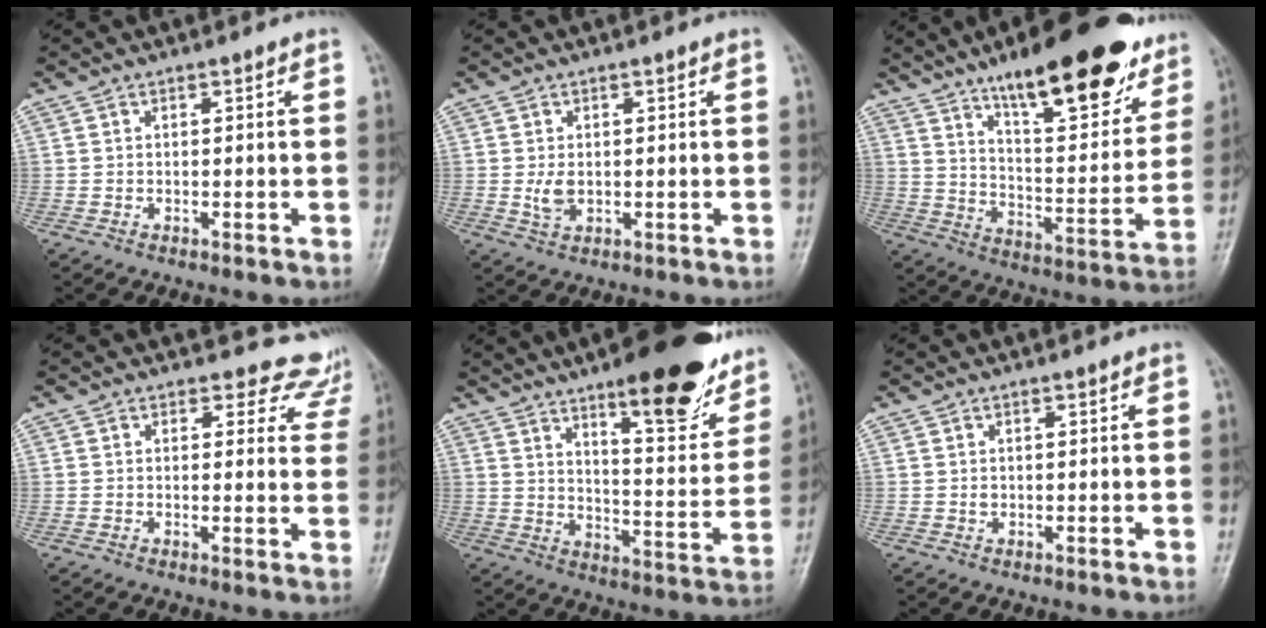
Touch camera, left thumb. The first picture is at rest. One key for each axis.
{"total": 3.2, "fx": 0.2, "fy": 2.2, "fz": 2.3, "tx": -0.041, "ty": -0.008, "tz": 0.009}
{"total": 25.4, "fx": 16.5, "fy": 8.2, "fz": 17.5, "tx": -0.208, "ty": -0.061, "tz": 0.254}
{"total": 7.6, "fx": 6.7, "fy": 3.4, "fz": -0.4, "tx": 0.057, "ty": -0.039, "tz": 0.044}
{"total": 21.9, "fx": 13.8, "fy": 6.6, "fz": 15.7, "tx": -0.169, "ty": -0.067, "tz": 0.201}
{"total": 0.7, "fx": 0.2, "fy": 0.6, "fz": 0.4, "tx": -0.001, "ty": 0.001, "tz": 0.004}